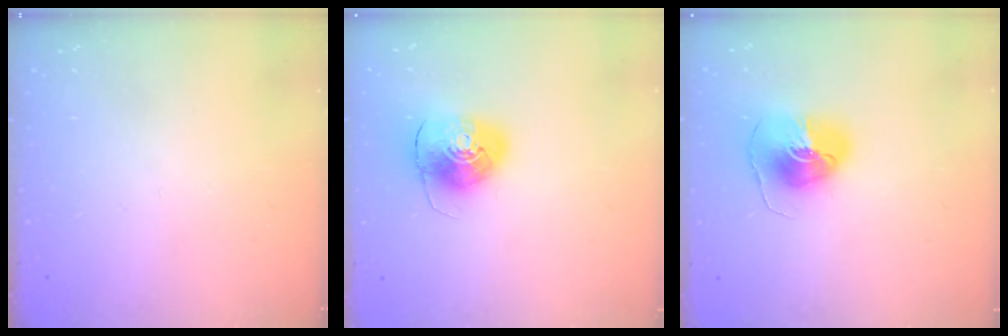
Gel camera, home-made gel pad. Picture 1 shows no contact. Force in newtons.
{"total": 9.2, "press": 9.0, "slide": 1.5}
{"total": 9.9, "press": 9.9, "slide": 1.3}